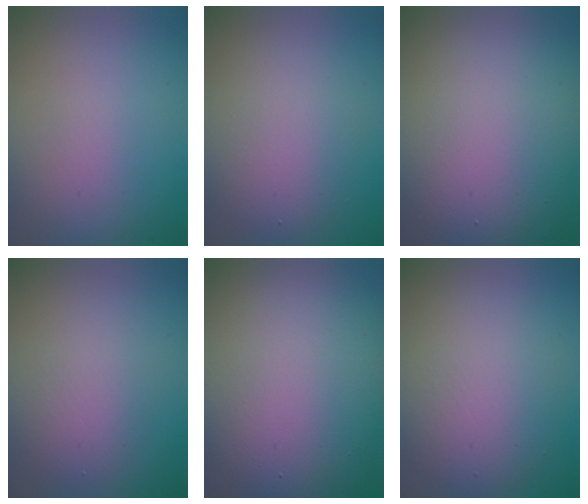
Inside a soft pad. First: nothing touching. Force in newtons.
{"total": 4.1, "press": 4.1, "slide": 0.3}
{"total": 15.3, "press": 15.3, "slide": 1.2}
{"total": 2.8, "press": 2.8, "slide": 0.2}
{"total": 13.4, "press": 13.4, "slide": 1.2}
{"total": 5.4, "press": 5.4, "slide": 0.7}